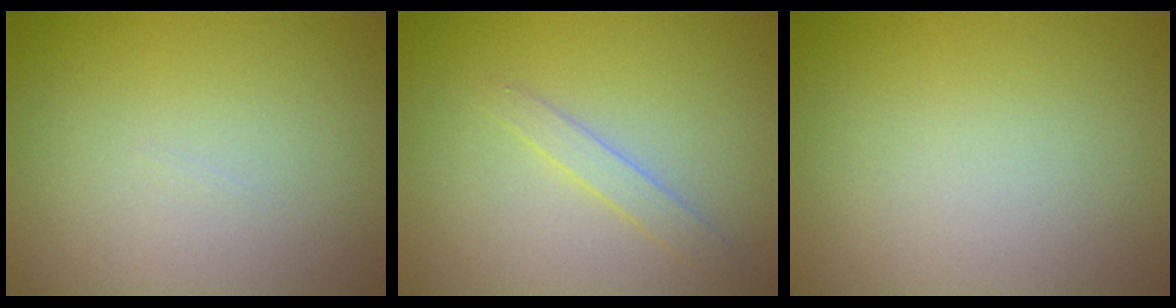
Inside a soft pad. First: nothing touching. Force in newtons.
{"total": 1.4, "press": 1.4, "slide": 0.0}
{"total": 0.0}